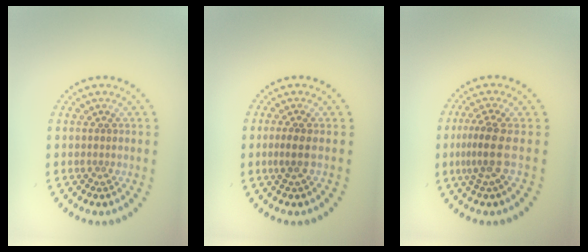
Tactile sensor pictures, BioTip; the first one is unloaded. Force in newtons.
{"total": 1.4, "press": 1.2, "slide": 0.8}
{"total": 2.6, "press": 1.9, "slide": 1.8}